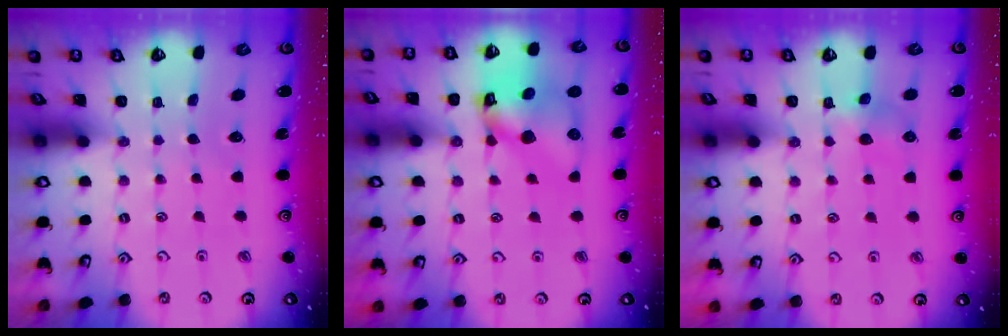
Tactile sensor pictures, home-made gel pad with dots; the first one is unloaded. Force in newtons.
{"total": 12.8, "press": 12.7, "slide": 1.8}
{"total": 4.8, "press": 4.8, "slide": 0.4}